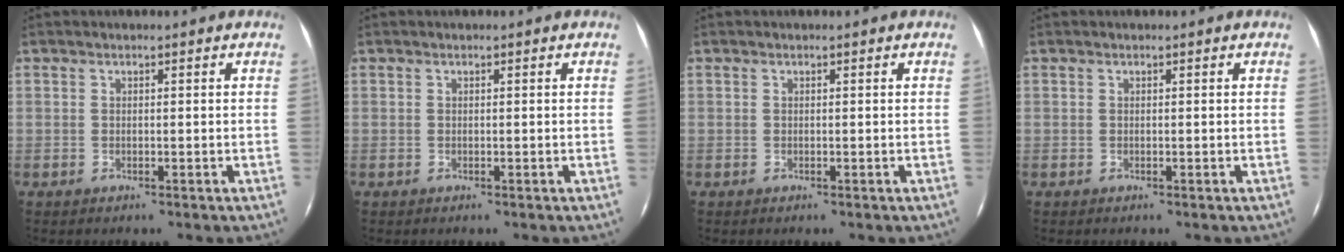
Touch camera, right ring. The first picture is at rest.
{"total": 0.0}
{"total": 0.0}
{"total": 0.0}